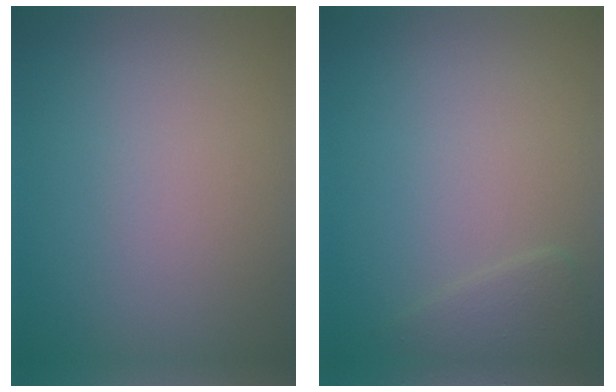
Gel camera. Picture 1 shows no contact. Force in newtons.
{"total": 1.4, "press": 1.3, "slide": 0.1}